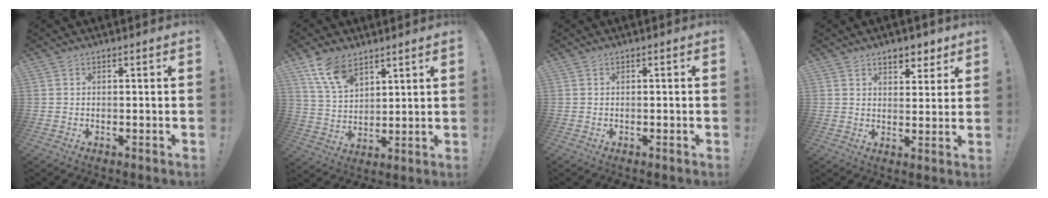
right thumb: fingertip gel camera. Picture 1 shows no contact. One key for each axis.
{"total": 11.3, "fx": 7.7, "fy": 6.2, "fz": 5.4, "tx": -0.114, "ty": -0.032, "tz": 0.151}
{"total": 0.0}
{"total": 6.0, "fx": 4.4, "fy": 3.3, "fz": 2.5, "tx": -0.021, "ty": -0.027, "tz": 0.077}